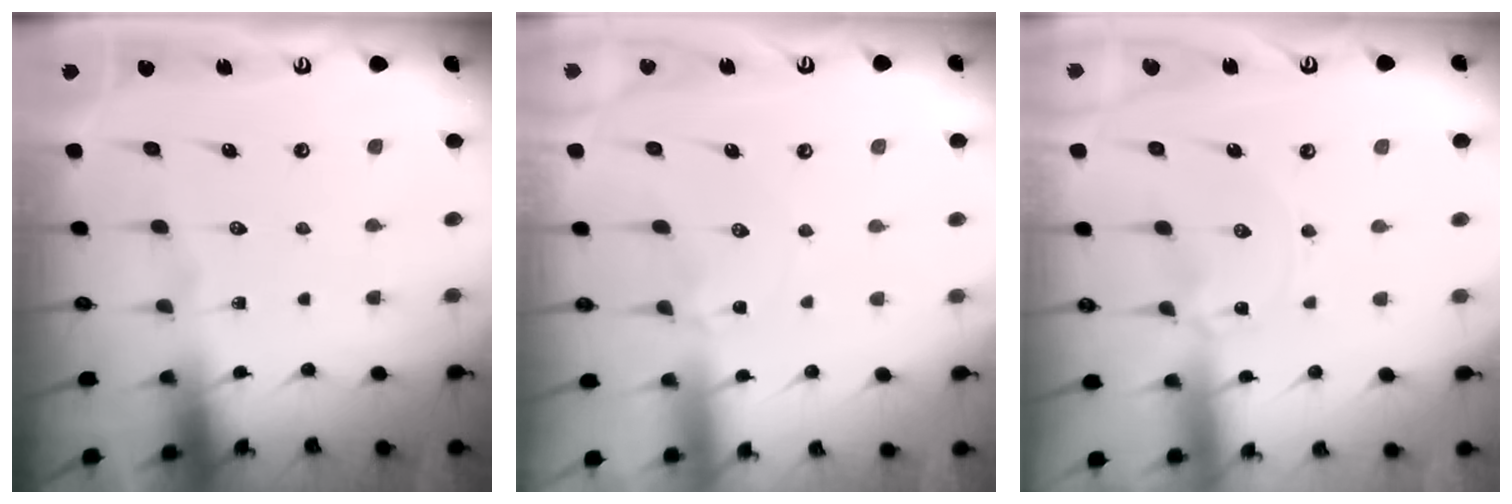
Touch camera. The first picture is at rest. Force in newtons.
{"total": 2.7, "press": 2.6, "slide": 0.5}
{"total": 0.0}